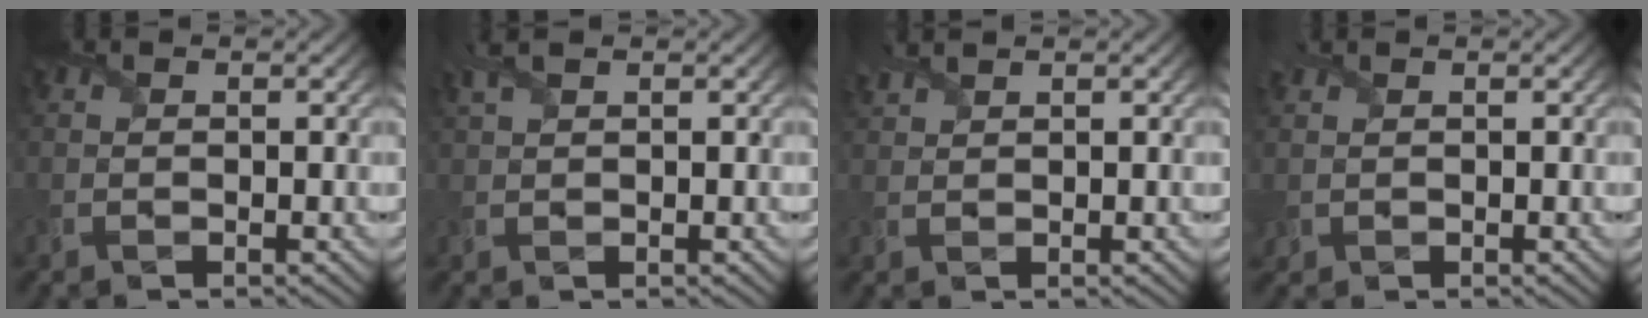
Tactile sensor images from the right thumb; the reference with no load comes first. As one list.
[{"total": 2.4, "force": [1.6, 0.6, 1.7], "torque": [-0.048, 0.014, 0.035]}, {"total": 2.0, "force": [1.8, 0.1, 0.7], "torque": [-0.021, 0.011, 0.041]}, {"total": 1.4, "force": [0.9, 1.0, 0.2], "torque": [-0.014, 0.005, 0.017]}]